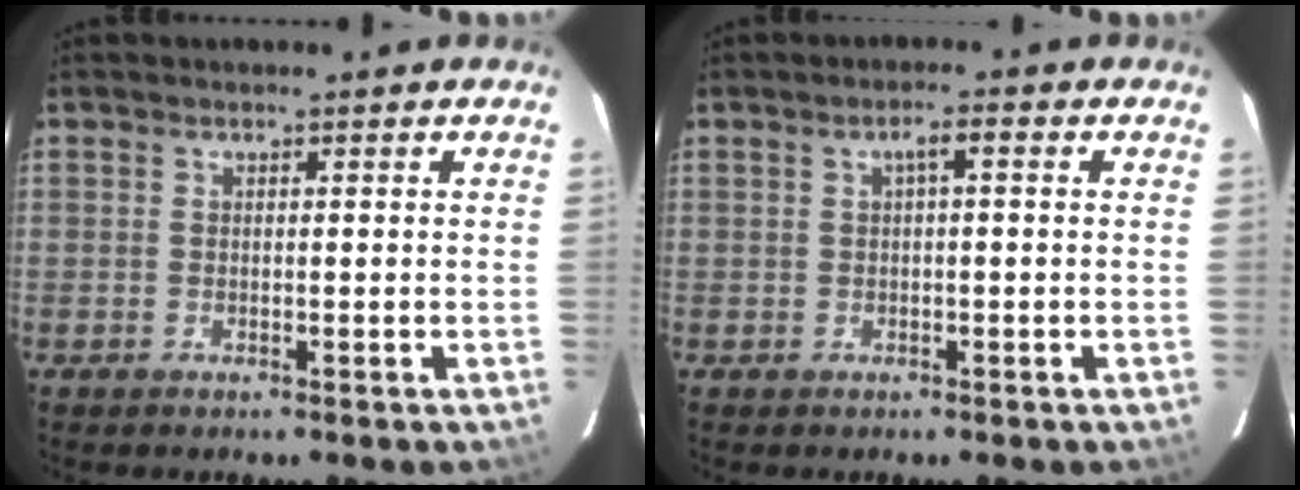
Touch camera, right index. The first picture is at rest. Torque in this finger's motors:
{"motor_torque": [0.30, -0.04, 0.13, 0.04]}